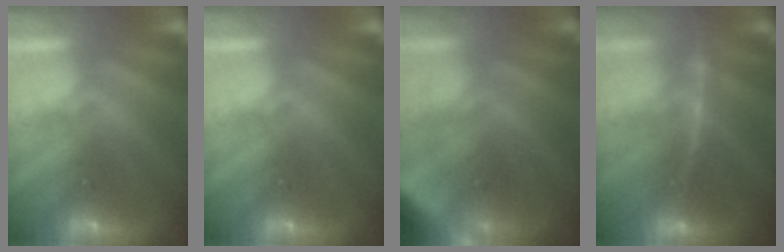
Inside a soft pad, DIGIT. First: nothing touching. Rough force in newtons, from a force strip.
{"total": 0.0}
{"total": 4.5}
{"total": 2.4}